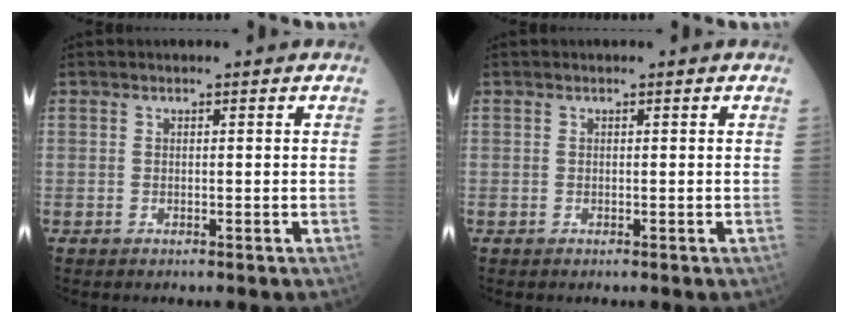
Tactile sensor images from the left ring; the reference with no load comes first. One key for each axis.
{"total": 0.0}